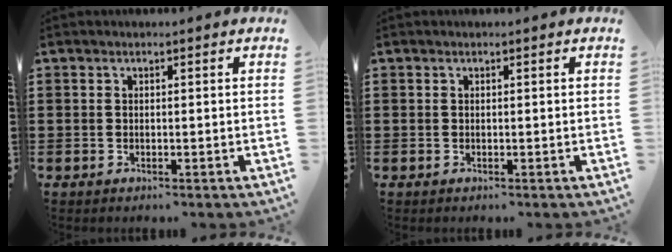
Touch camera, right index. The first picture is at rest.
{"total": 0.0}